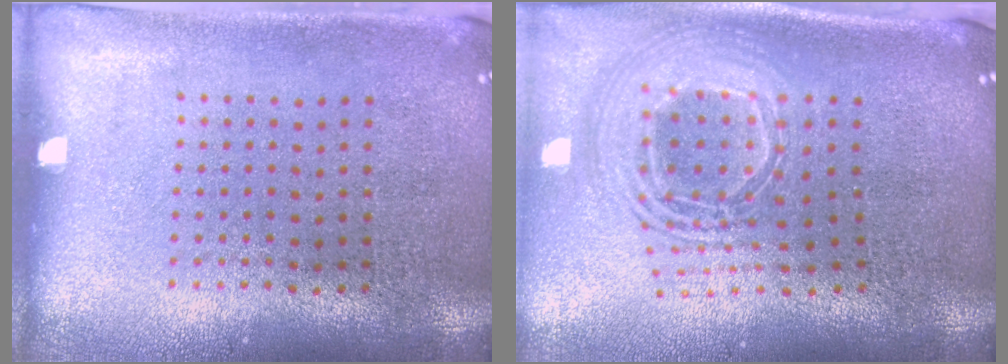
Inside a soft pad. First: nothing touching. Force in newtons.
{"total": 2.6, "press": 1.9, "slide": 1.8}